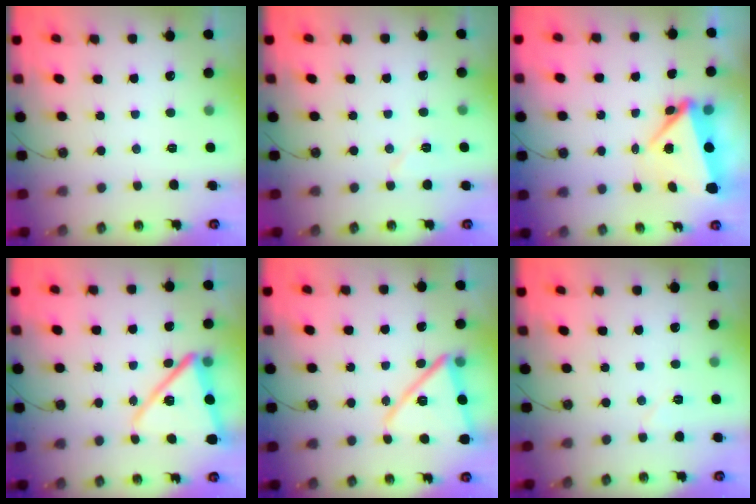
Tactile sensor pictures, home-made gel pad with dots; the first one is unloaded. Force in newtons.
{"total": 5.8, "press": 5.5, "slide": 1.7}
{"total": 5.5, "press": 5.4, "slide": 0.8}
{"total": 15.1, "press": 15.0, "slide": 1.0}
{"total": 15.3, "press": 15.2, "slide": 1.0}
{"total": 3.4, "press": 3.1, "slide": 1.4}